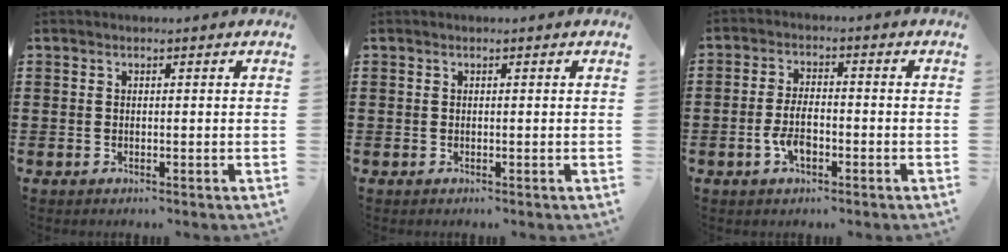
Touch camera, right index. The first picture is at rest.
{"total": 0.0}
{"total": 4.8, "force": [-1.7, 2.2, 3.9], "torque": [-0.087, 0.000, -0.036]}